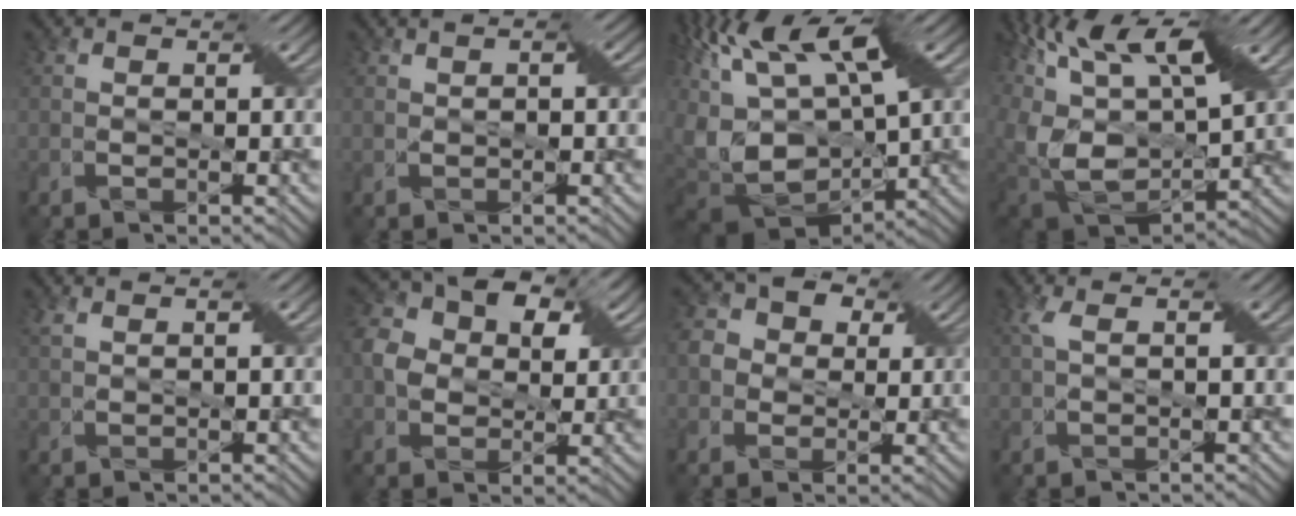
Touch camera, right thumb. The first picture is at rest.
{"total": 1.3, "force": [0.4, 0.4, 1.2], "torque": [-0.015, 0.001, 0.012]}
{"total": 15.9, "force": [-1.4, 6.8, 14.3], "torque": [-0.261, 0.015, -0.003]}
{"total": 16.9, "force": [6.5, 7.7, 13.6], "torque": [-0.260, 0.035, 0.141]}
{"total": 1.2, "force": [1.0, 0.0, 0.6], "torque": [-0.022, 0.004, 0.023]}
{"total": 7.5, "force": [1.9, 5.8, 4.3], "torque": [-0.091, 0.007, 0.024]}
{"total": 5.3, "force": [1.2, 4.7, 2.1], "torque": [-0.069, 0.011, 0.006]}
{"total": 2.0, "force": [0.8, 0.2, 1.8], "torque": [-0.049, 0.009, 0.014]}